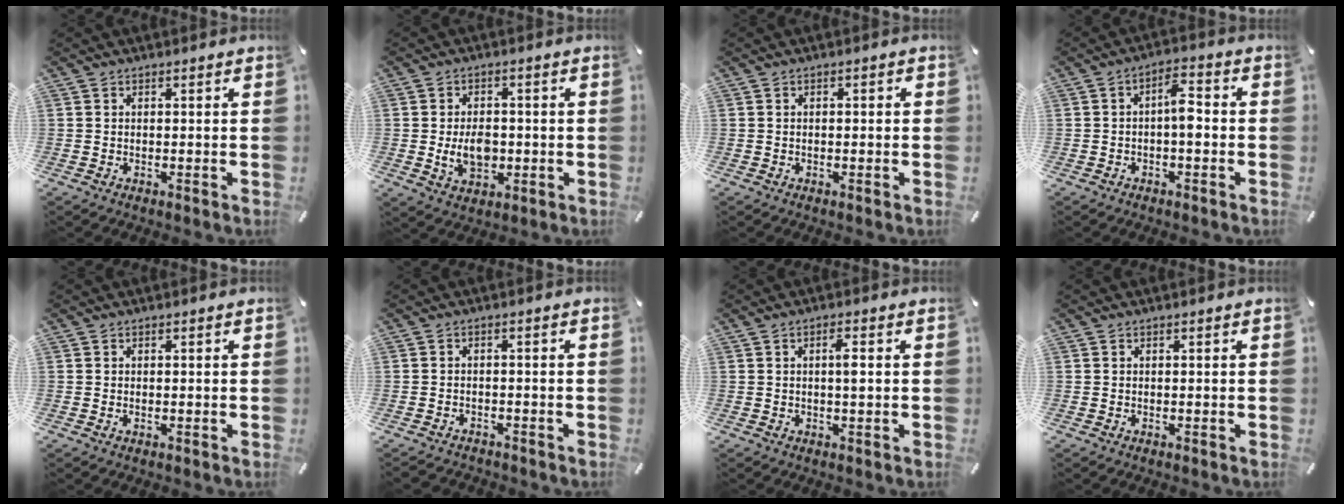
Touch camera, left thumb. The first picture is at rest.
{"total": 7.7, "force": [-0.8, 5.4, 5.4], "torque": [-0.090, -0.006, -0.016]}
{"total": 1.0, "force": [-0.3, 0.4, 0.8], "torque": [-0.014, 0.001, -0.007]}
{"total": 5.8, "force": [-0.9, 2.6, 5.1], "torque": [-0.082, 0.017, -0.018]}
{"total": 0.0}
{"total": 2.0, "force": [-1.7, 0.9, 0.4], "torque": [-0.015, 0.006, -0.039]}
{"total": 3.0, "force": [0.3, 0.7, 3.0], "torque": [-0.058, 0.002, 0.002]}
{"total": 0.0}